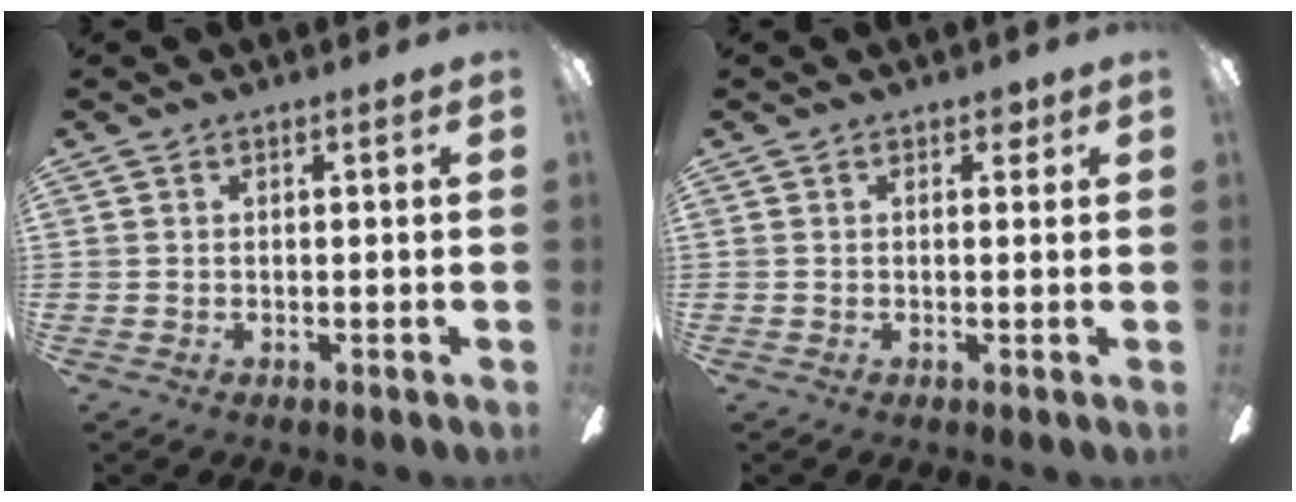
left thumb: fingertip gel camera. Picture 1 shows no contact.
{"total": 1.8, "force": [0.9, 1.2, 0.9], "torque": [-0.001, -0.001, 0.012]}